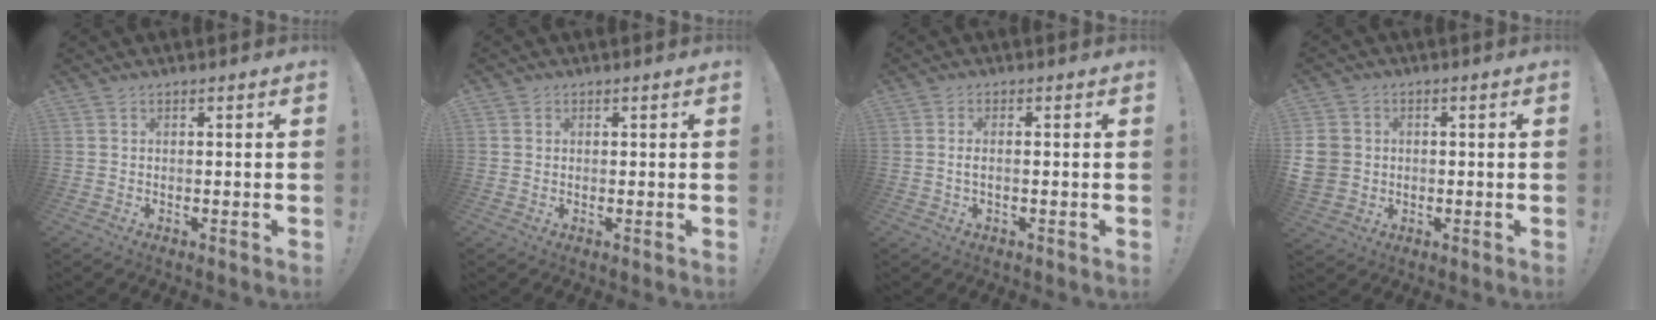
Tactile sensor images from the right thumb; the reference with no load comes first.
{"total": 1.1, "force": [0.5, 1.0, 0.0], "torque": [0.009, -0.003, 0.007]}
{"total": 2.2, "force": [-0.4, 0.5, 2.2], "torque": [-0.047, 0.000, -0.008]}
{"total": 7.3, "force": [0.1, 6.5, 3.2], "torque": [-0.072, 0.002, 0.006]}